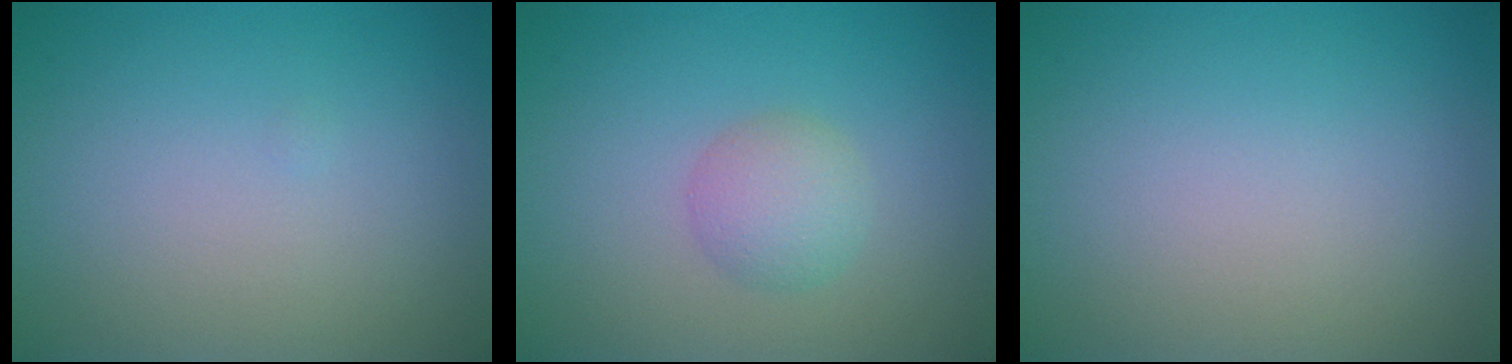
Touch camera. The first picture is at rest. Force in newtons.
{"total": 2.4, "press": 2.4, "slide": 0.1}
{"total": 0.0}